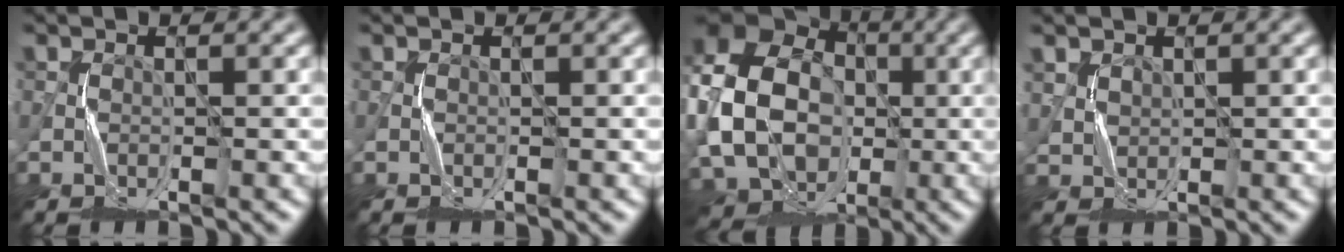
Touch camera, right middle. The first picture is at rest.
{"total": 0.0}
{"total": 15.7, "force": [-1.1, 12.4, 9.6], "torque": [-0.219, 0.001, -0.036]}
{"total": 1.7, "force": [1.2, 1.1, 0.6], "torque": [-0.019, 0.001, 0.035]}